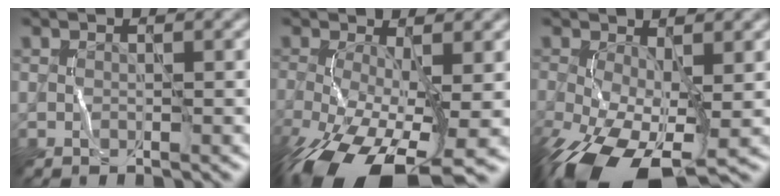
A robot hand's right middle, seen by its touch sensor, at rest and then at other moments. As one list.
[{"total": 12.9, "force": [-5.0, 5.4, 10.6], "torque": [-0.218, -0.040, -0.082]}, {"total": 11.7, "force": [-4.3, 6.0, 9.1], "torque": [-0.201, -0.051, -0.062]}]